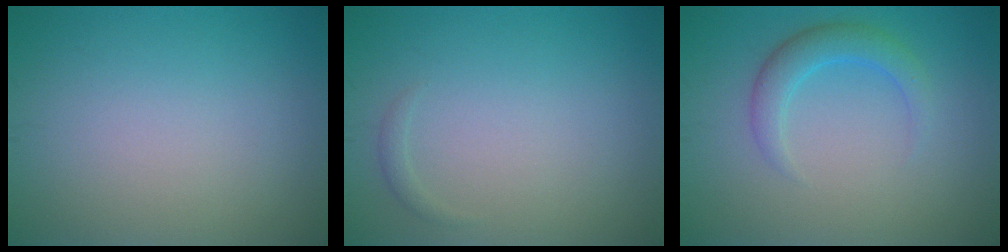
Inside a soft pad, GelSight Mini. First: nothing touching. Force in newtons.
{"total": 0.6, "press": 0.6, "slide": 0.0}
{"total": 2.8, "press": 2.8, "slide": 0.1}